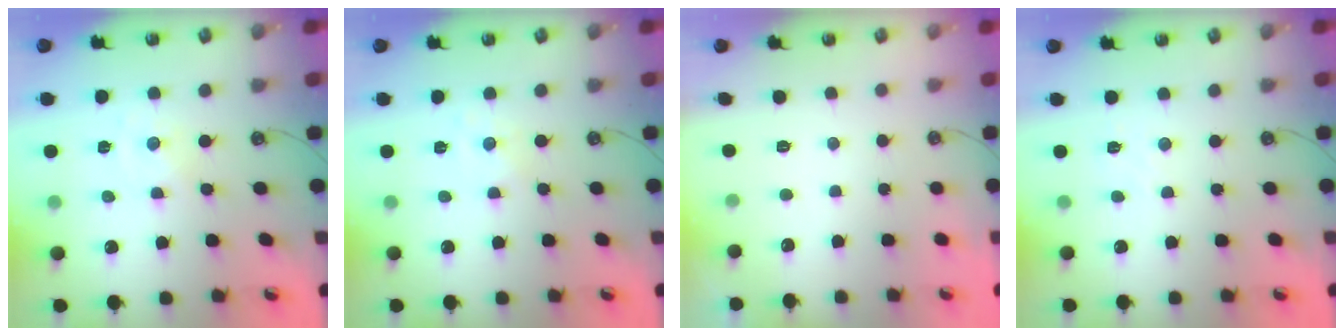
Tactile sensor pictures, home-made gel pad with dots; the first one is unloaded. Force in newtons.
{"total": 1.1, "press": 1.1, "slide": 0.2}
{"total": 0.0}
{"total": 2.8, "press": 2.7, "slide": 0.5}